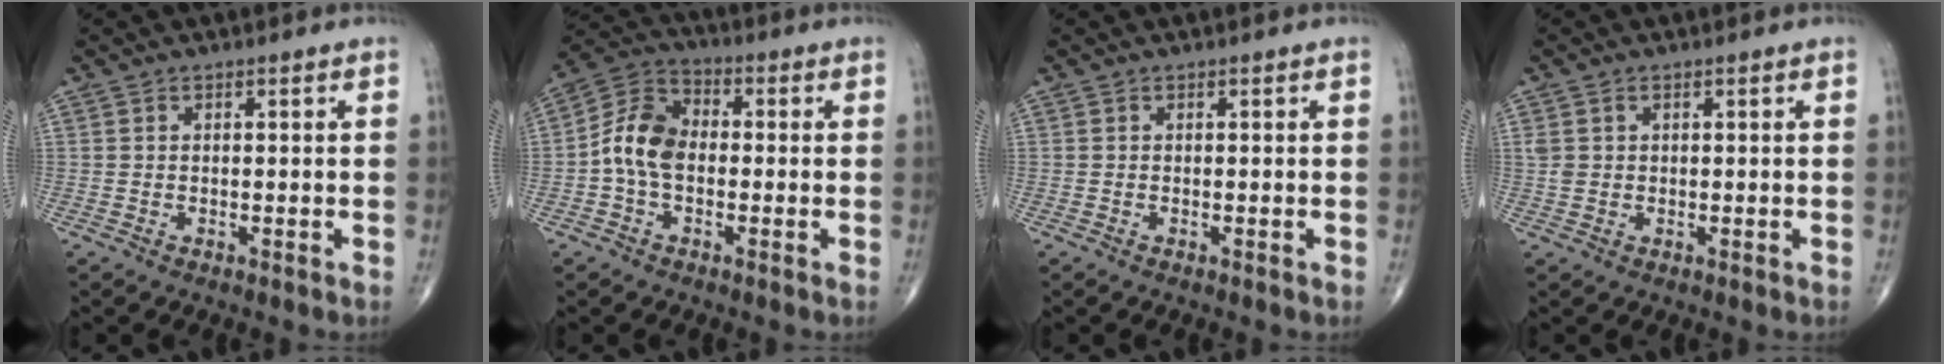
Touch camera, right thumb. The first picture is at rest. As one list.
[{"total": 9.0, "force": [-1.2, 6.1, 6.6], "torque": [-0.116, 0.030, -0.038]}, {"total": 0.0}, {"total": 2.2, "force": [0.6, 1.7, 1.2], "torque": [-0.026, 0.003, 0.018]}]